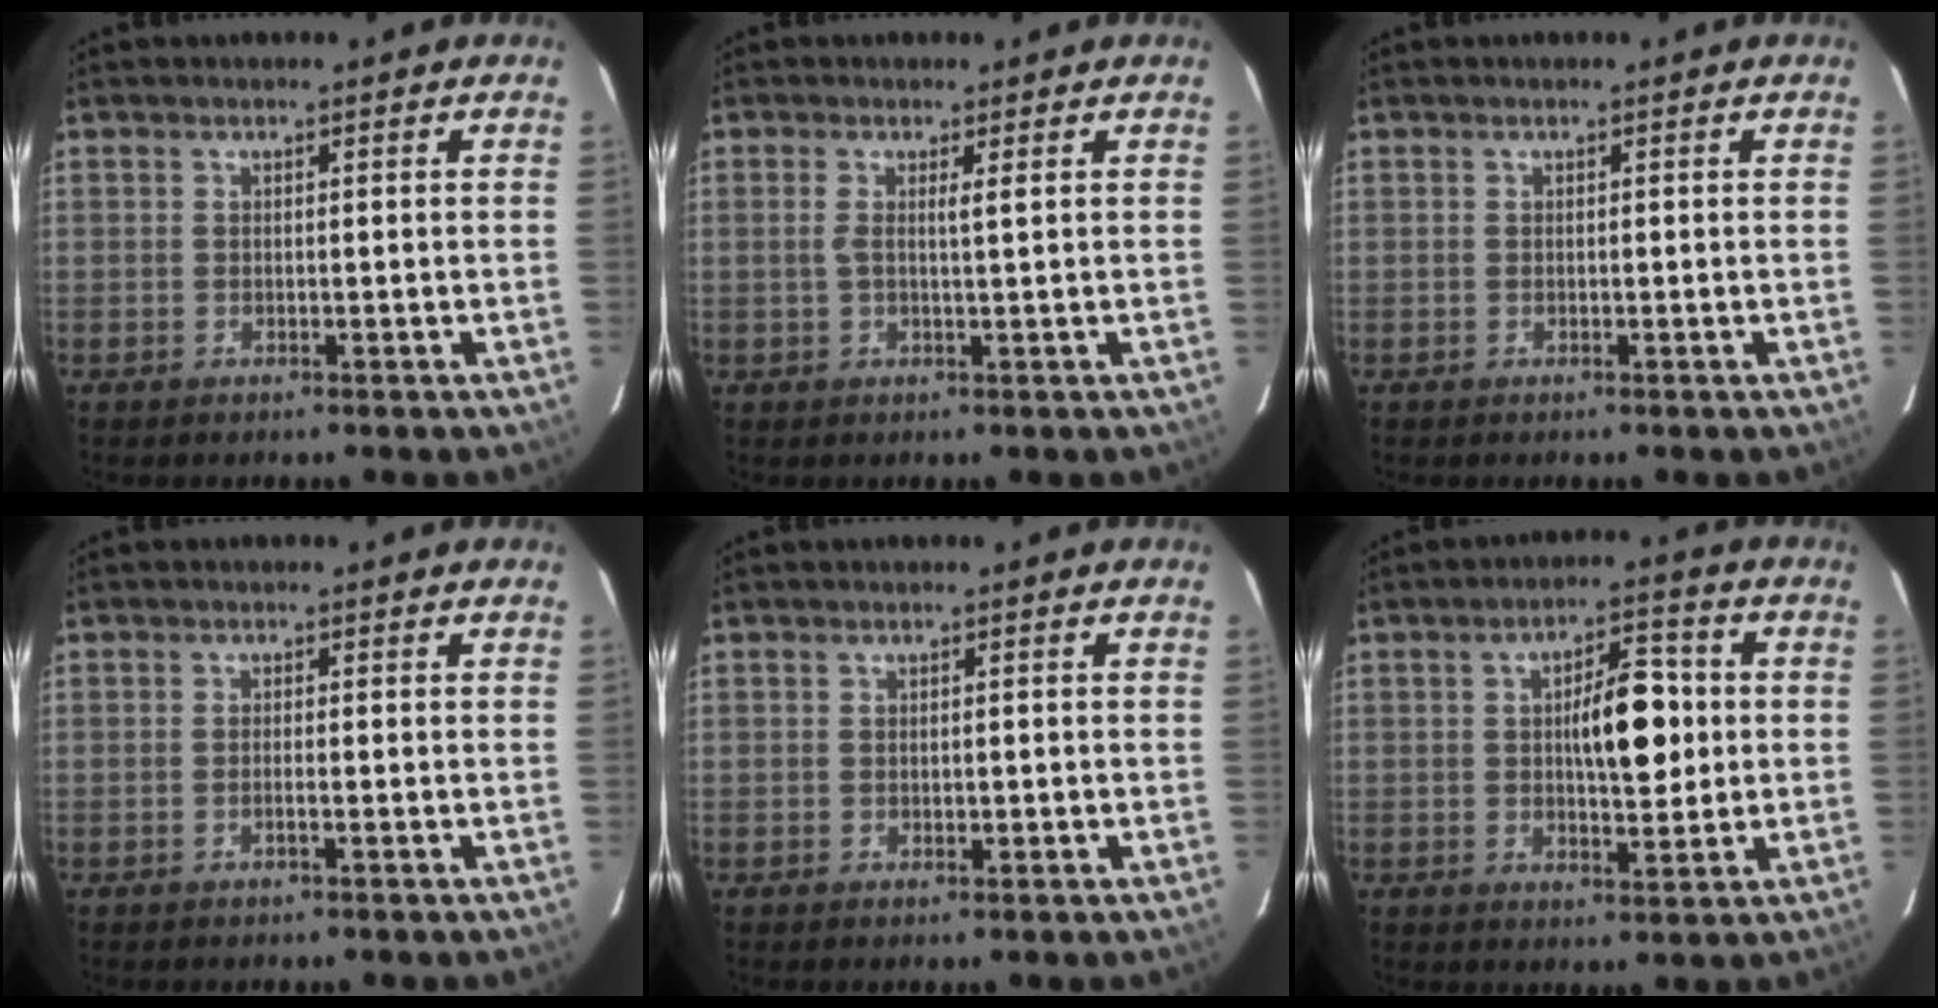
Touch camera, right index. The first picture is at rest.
{"total": 2.0, "force": [0.6, -0.3, 1.9], "torque": [-0.040, 0.003, 0.009]}
{"total": 0.0}
{"total": 0.9, "force": [-0.4, 0.0, 0.8], "torque": [-0.016, 0.001, -0.007]}
{"total": 0.9, "force": [-0.1, 0.5, 0.8], "torque": [-0.012, 0.000, 0.000]}
{"total": 9.2, "force": [0.8, 3.3, 8.5], "torque": [-0.133, 0.014, 0.016]}